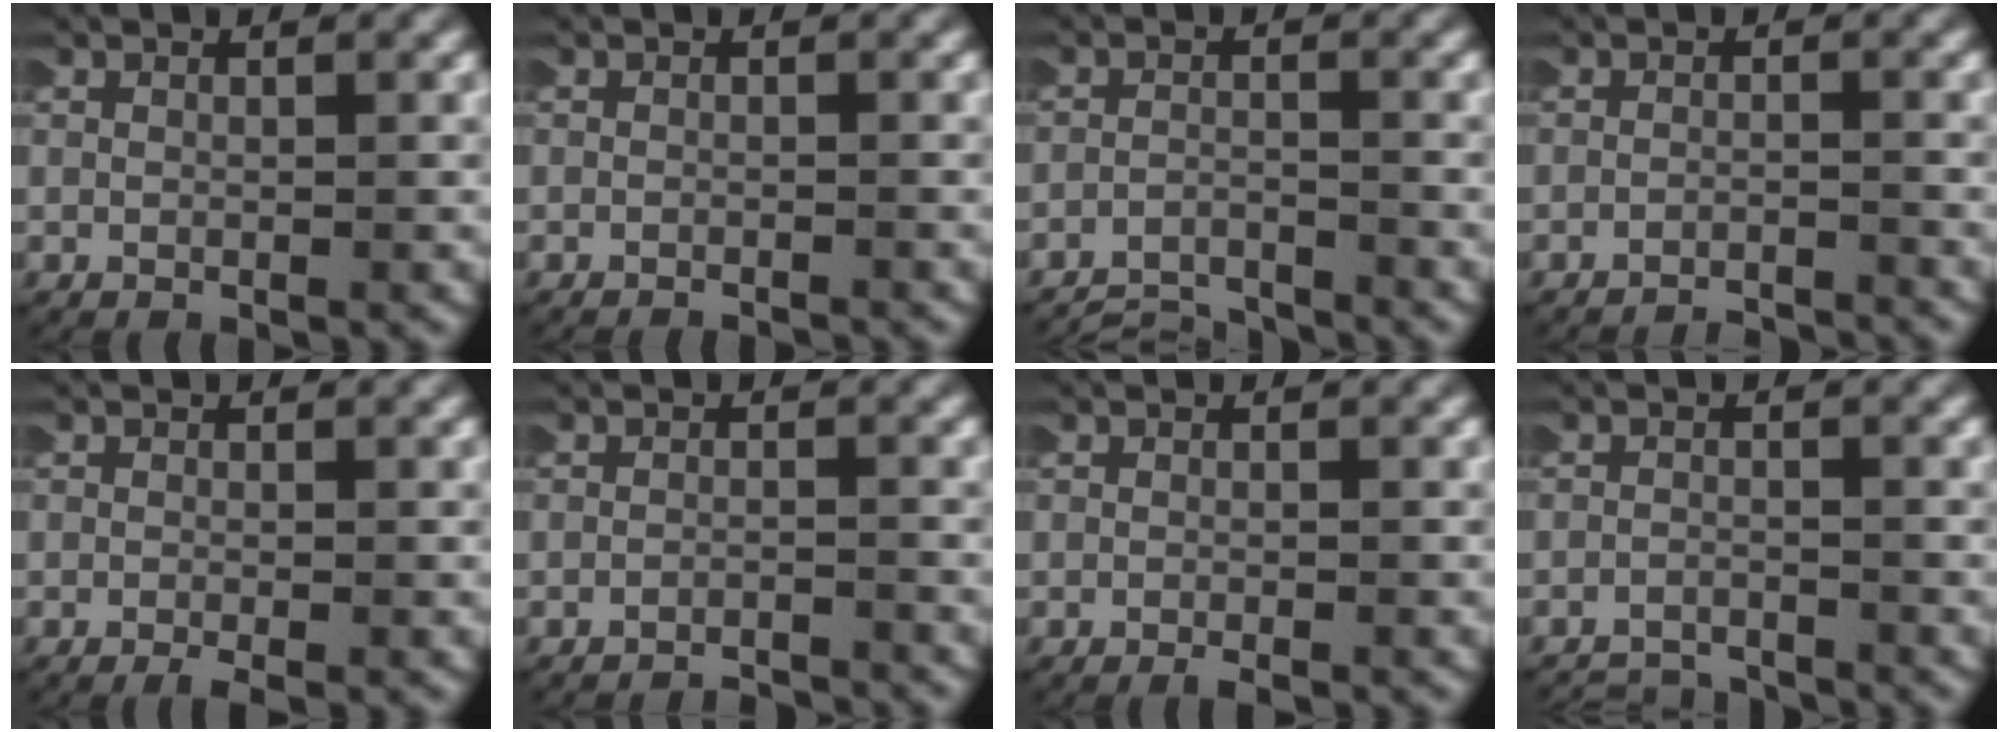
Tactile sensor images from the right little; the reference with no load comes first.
{"total": 1.7, "force": [-1.7, 0.1, 0.0], "torque": [-0.002, -0.006, -0.024]}
{"total": 4.7, "force": [-4.6, 0.8, 0.5], "torque": [-0.011, -0.021, -0.072]}
{"total": 4.3, "force": [-4.3, 0.5, 0.0], "torque": [0.001, -0.016, -0.065]}
{"total": 1.4, "force": [-1.2, 0.2, 0.8], "torque": [-0.015, -0.006, -0.016]}
{"total": 3.8, "force": [-3.8, 0.4, -0.1], "torque": [0.001, -0.015, -0.057]}
{"total": 1.0, "force": [-0.9, 0.0, 0.4], "torque": [-0.010, -0.005, -0.013]}
{"total": 3.6, "force": [-3.5, 0.4, 0.2], "torque": [-0.007, -0.016, -0.056]}